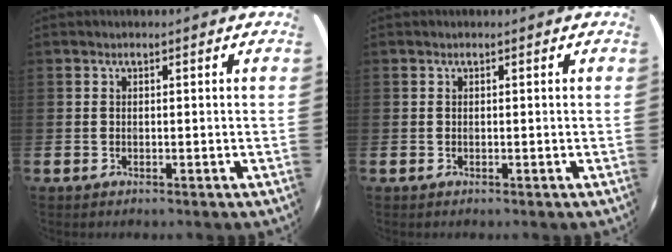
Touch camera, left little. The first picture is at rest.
{"total": 0.0}